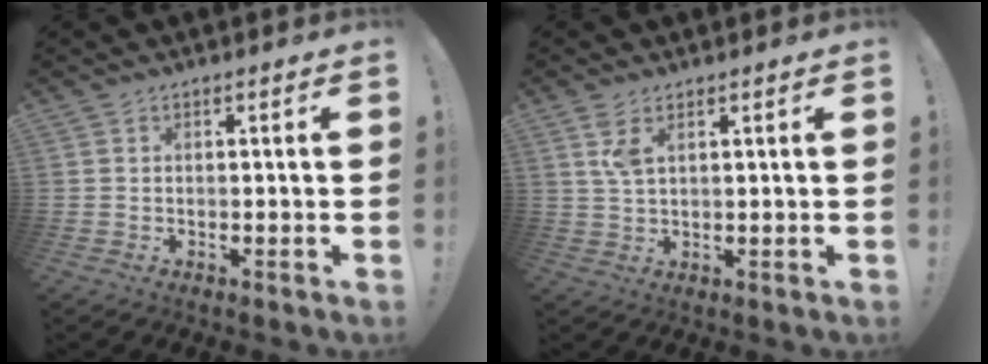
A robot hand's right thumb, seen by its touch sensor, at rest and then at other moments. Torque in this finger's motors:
{"motor_torque": [0.05, -0.03, 0.46, 0.03, 0.00]}